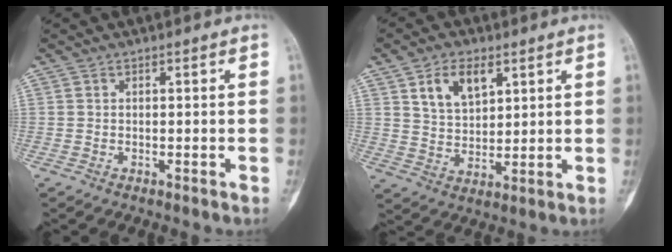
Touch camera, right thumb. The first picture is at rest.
{"total": 8.3, "force": [4.1, 4.9, 5.4], "torque": [-0.077, -0.021, 0.079]}